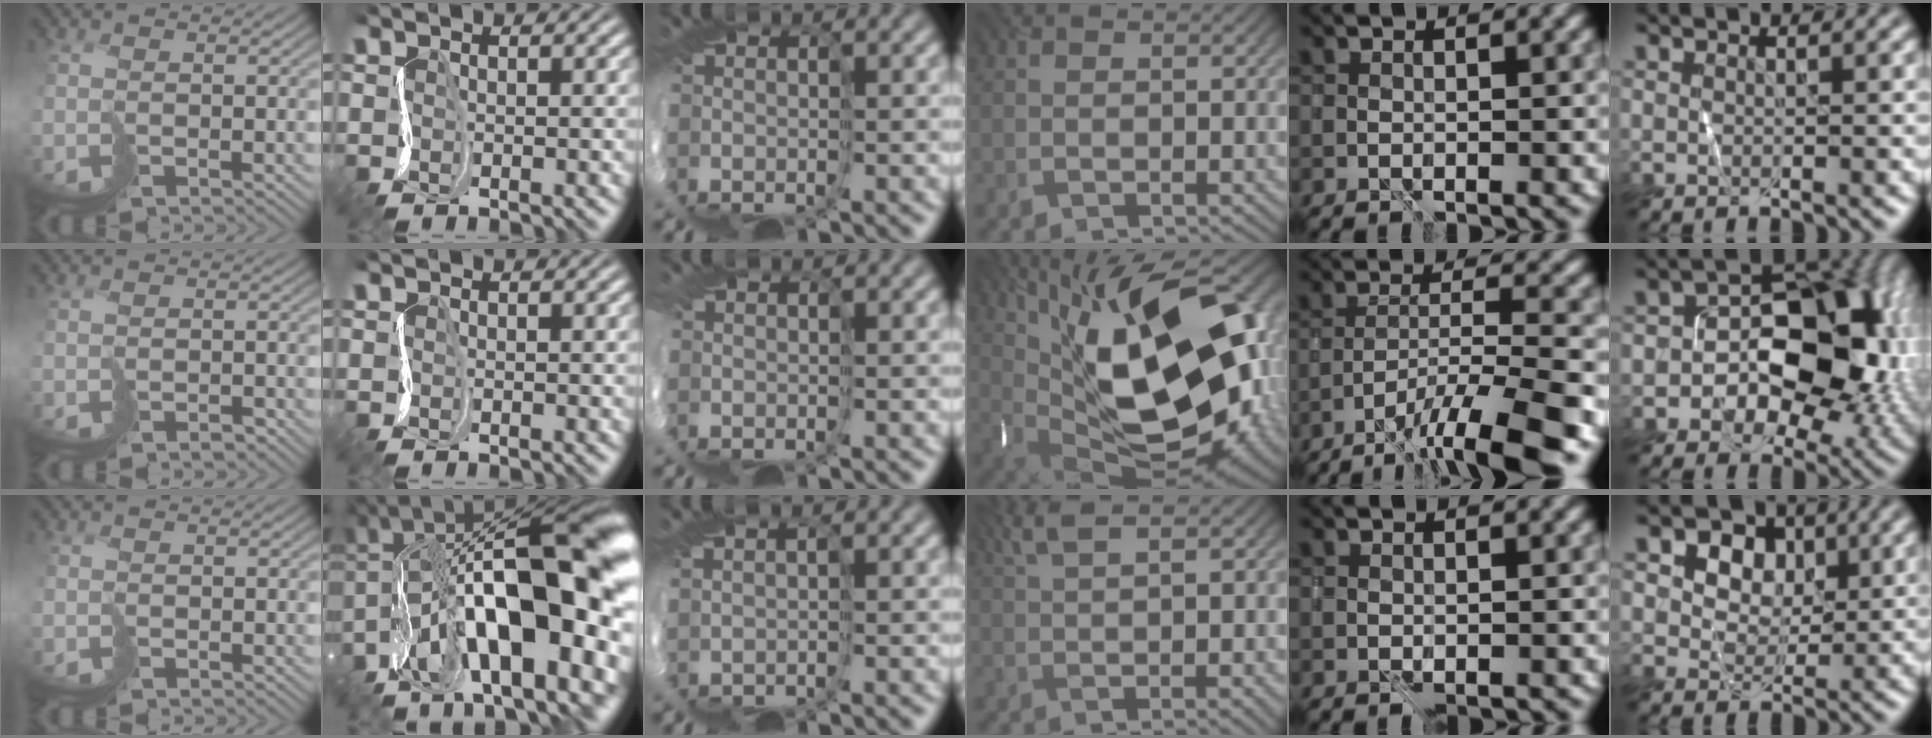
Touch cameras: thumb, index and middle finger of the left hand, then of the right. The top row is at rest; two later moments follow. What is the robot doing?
{"motion": "cut", "object": "tissue"}